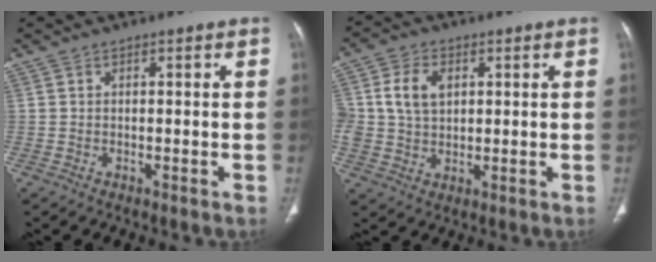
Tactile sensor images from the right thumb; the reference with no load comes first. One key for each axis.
{"total": 8.0, "fx": 1.9, "fy": 5.8, "fz": 5.2, "tx": -0.089, "ty": 0.000, "tz": 0.039}